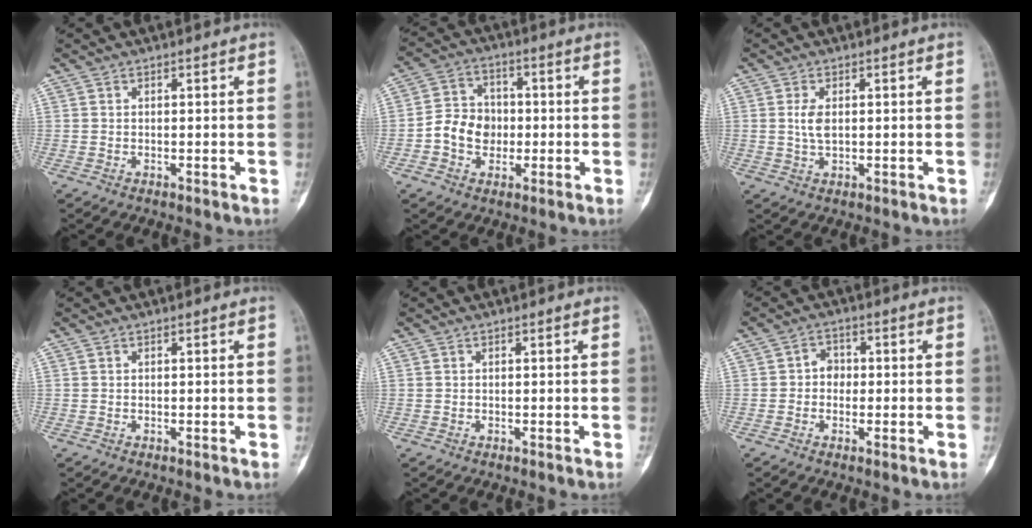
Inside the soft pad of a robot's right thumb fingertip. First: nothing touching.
{"total": 8.4, "force": [-1.4, 7.1, 4.3], "torque": [-0.049, 0.022, -0.035]}
{"total": 3.2, "force": [0.4, 1.6, 2.8], "torque": [-0.059, -0.002, 0.009]}
{"total": 0.0}
{"total": 0.0}
{"total": 3.3, "force": [-0.3, 2.6, 2.0], "torque": [-0.012, 0.009, -0.015]}